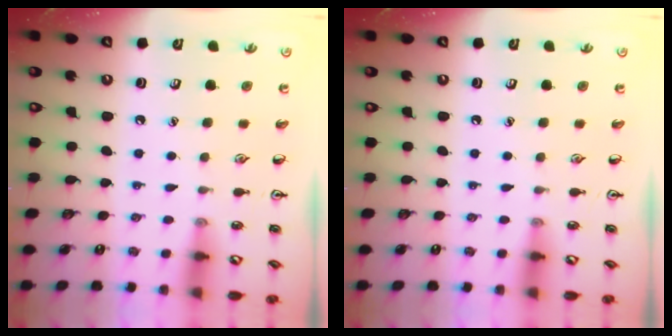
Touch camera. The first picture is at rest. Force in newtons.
{"total": 0.0}